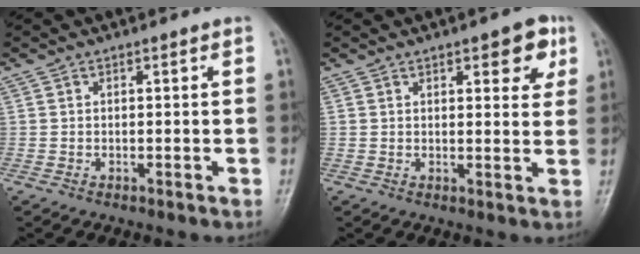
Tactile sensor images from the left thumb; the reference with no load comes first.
{"total": 6.4, "force": [3.2, 2.7, 4.9], "torque": [-0.037, -0.011, 0.034]}